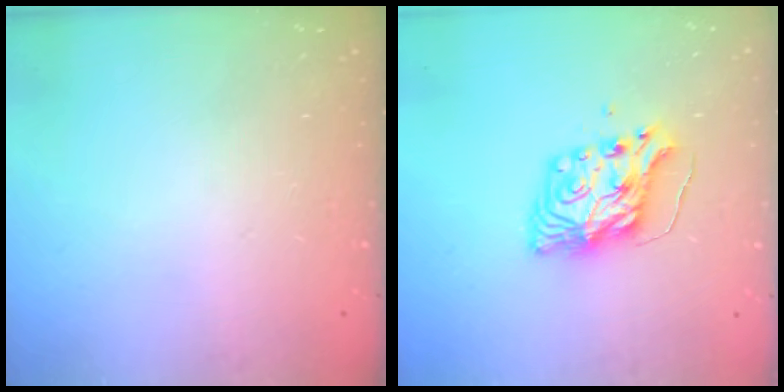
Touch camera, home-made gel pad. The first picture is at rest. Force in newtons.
{"total": 9.2, "press": 9.1, "slide": 1.3}